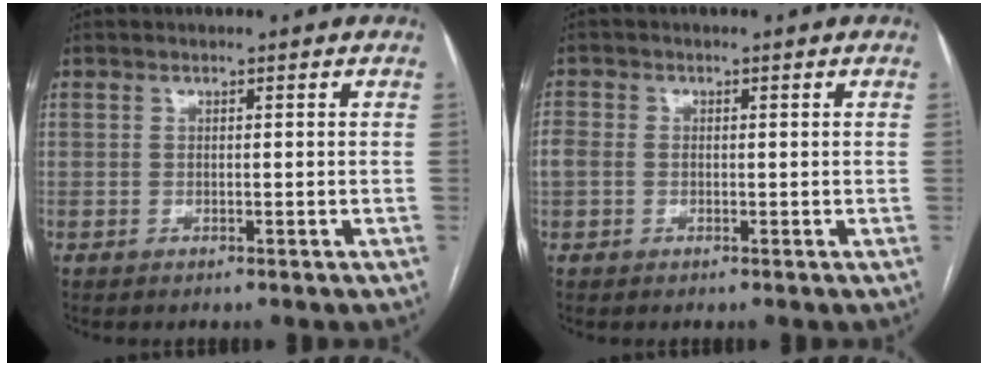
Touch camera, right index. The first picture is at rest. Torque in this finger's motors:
{"motor_torque": [0.39, 0.30, 0.18, 0.04]}